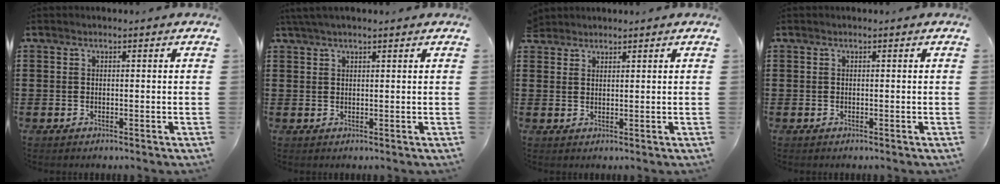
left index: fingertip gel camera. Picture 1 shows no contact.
{"total": 1.8, "force": [1.4, 0.2, 1.0], "torque": [-0.021, 0.001, 0.027]}
{"total": 1.5, "force": [1.5, 0.4, -0.2], "torque": [-0.001, 0.001, 0.030]}
{"total": 0.0}